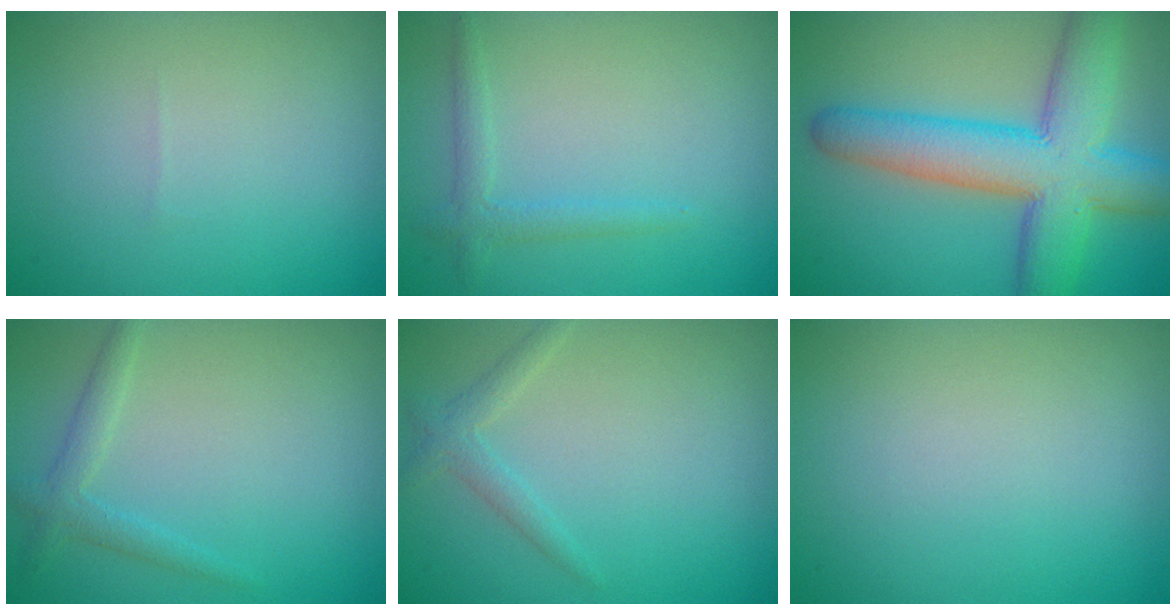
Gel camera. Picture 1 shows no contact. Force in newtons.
{"total": 1.6, "press": 1.6, "slide": 0.1}
{"total": 9.5, "press": 9.5, "slide": 0.3}
{"total": 1.8, "press": 1.8, "slide": 0.1}
{"total": 1.6, "press": 1.6, "slide": 0.1}
{"total": 0.0}